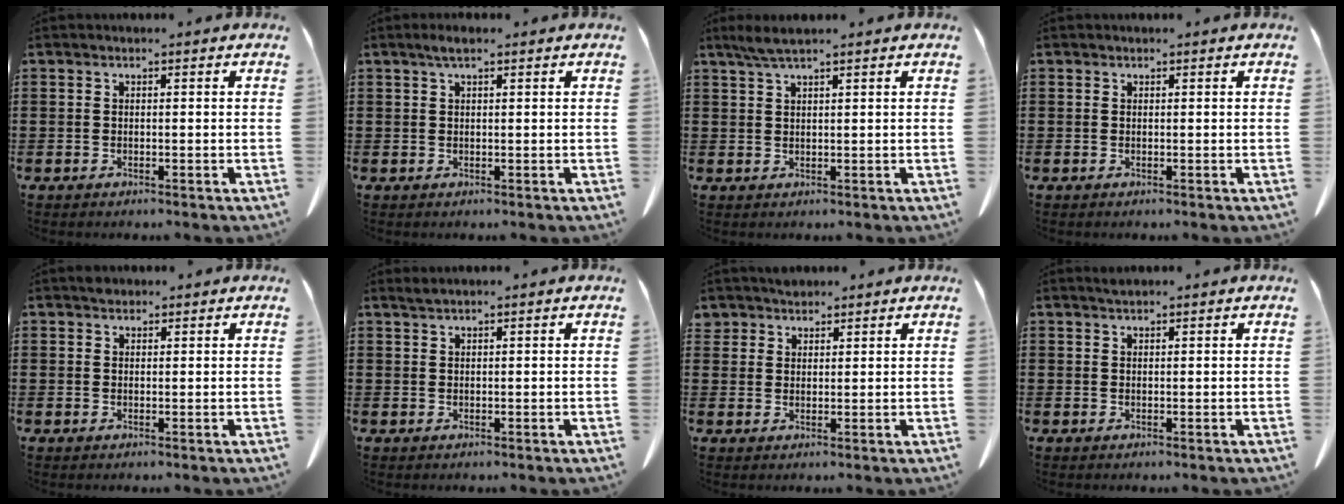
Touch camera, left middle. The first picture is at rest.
{"total": 1.6, "force": [0.8, 0.4, 1.4], "torque": [-0.027, 0.004, 0.013]}
{"total": 2.6, "force": [1.9, 0.2, 1.7], "torque": [-0.037, 0.001, 0.034]}
{"total": 0.0}
{"total": 1.1, "force": [0.9, 0.6, 0.1], "torque": [-0.004, 0.002, 0.018]}
{"total": 0.9, "force": [0.7, 0.0, 0.4], "torque": [-0.010, 0.000, 0.015]}
{"total": 2.5, "force": [2.2, 1.1, -0.2], "torque": [-0.004, 0.003, 0.044]}
{"total": 0.7, "force": [0.6, 0.1, 0.3], "torque": [-0.007, -0.001, 0.012]}